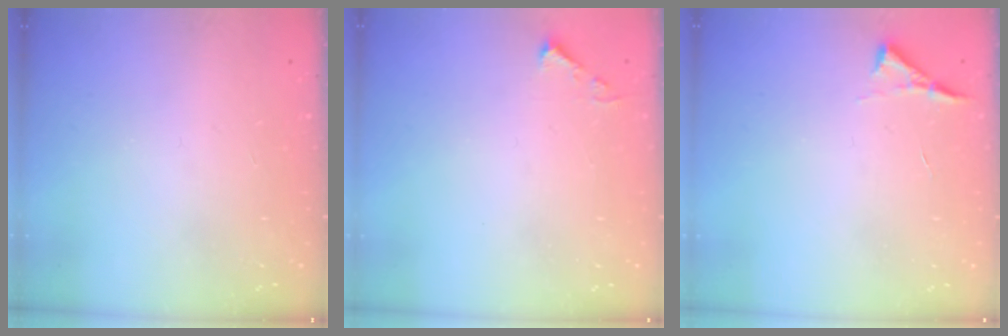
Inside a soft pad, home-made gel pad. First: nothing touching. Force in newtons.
{"total": 3.5, "press": 3.5, "slide": 0.4}
{"total": 3.6, "press": 3.6, "slide": 0.5}